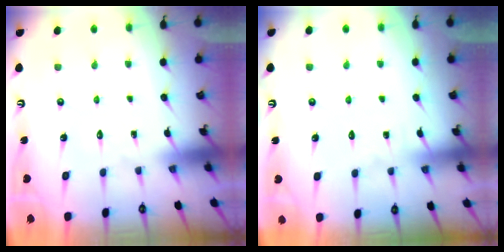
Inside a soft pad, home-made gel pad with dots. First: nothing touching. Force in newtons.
{"total": 2.6, "press": 2.6, "slide": 0.3}